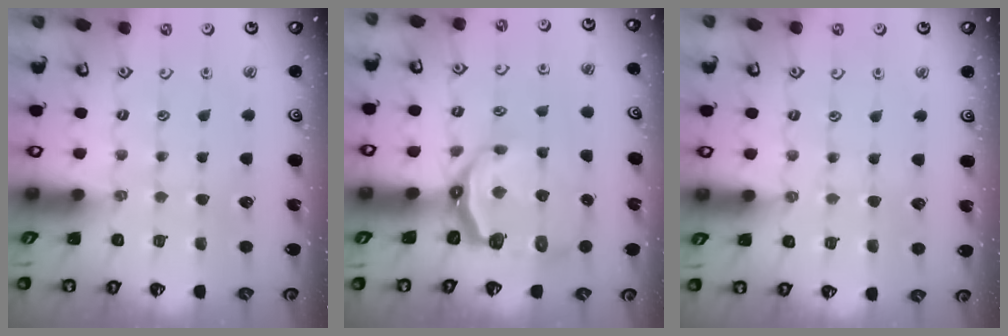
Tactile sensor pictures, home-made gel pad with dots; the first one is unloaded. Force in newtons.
{"total": 8.7, "press": 7.1, "slide": 5.0}
{"total": 2.8, "press": 2.8, "slide": 0.5}